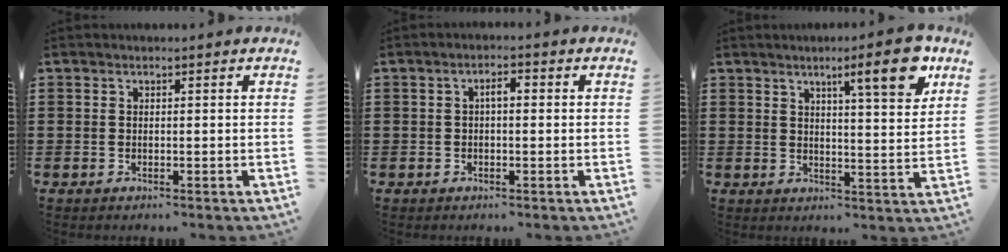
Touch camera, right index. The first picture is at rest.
{"total": 2.1, "force": [-0.1, 0.7, 1.9], "torque": [-0.037, 0.007, -0.004]}
{"total": 8.9, "force": [5.6, 1.3, 6.9], "torque": [-0.104, -0.015, 0.086]}